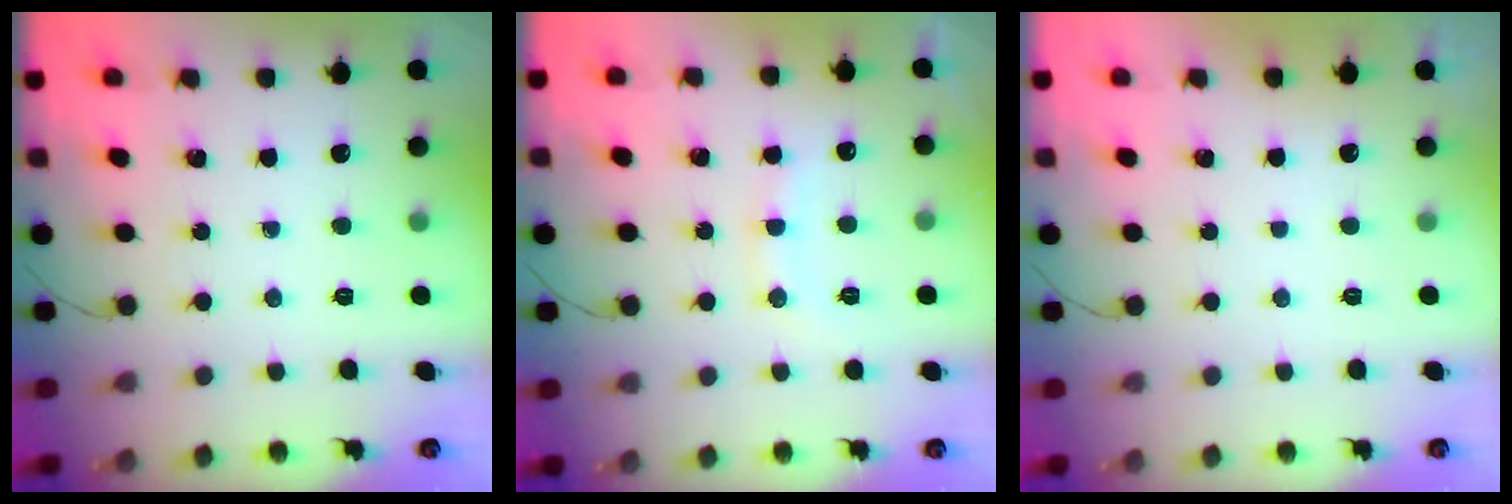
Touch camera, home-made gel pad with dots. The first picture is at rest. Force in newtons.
{"total": 9.9, "press": 9.9, "slide": 1.2}
{"total": 2.9, "press": 2.9, "slide": 0.1}